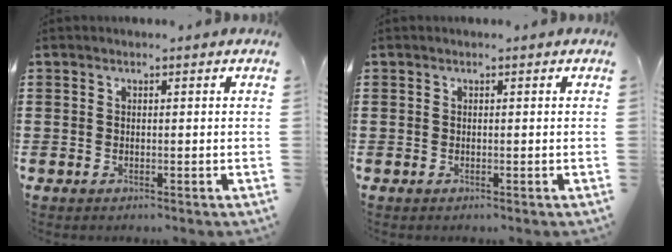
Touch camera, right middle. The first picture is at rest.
{"total": 0.0}